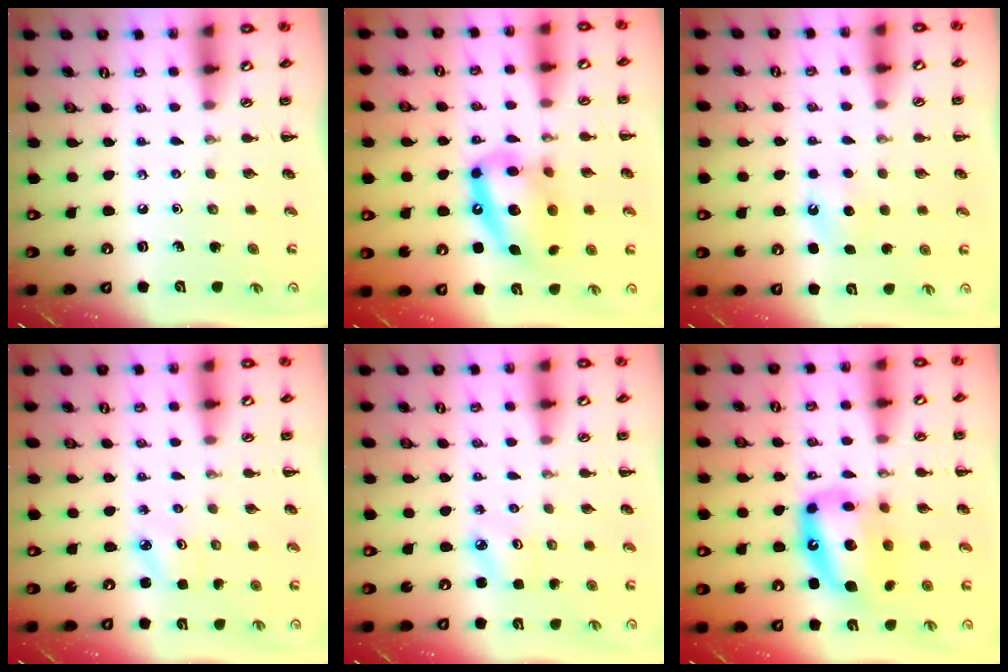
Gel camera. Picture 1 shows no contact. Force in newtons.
{"total": 15.8, "press": 15.3, "slide": 3.9}
{"total": 5.3, "press": 5.2, "slide": 1.2}
{"total": 2.5, "press": 2.4, "slide": 0.6}
{"total": 2.6, "press": 2.5, "slide": 0.6}
{"total": 15.4, "press": 14.9, "slide": 4.0}